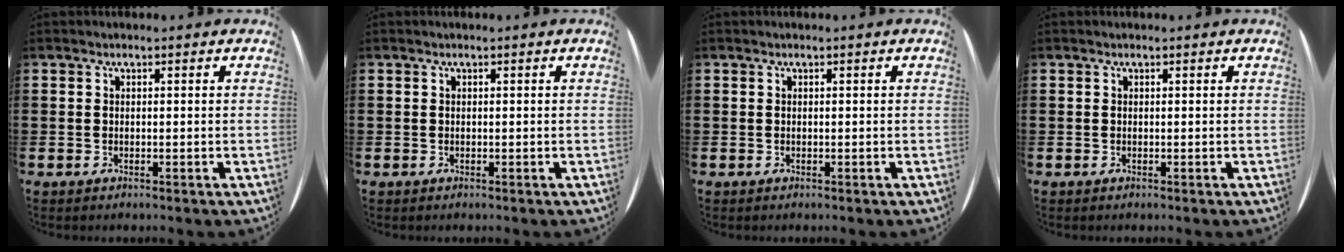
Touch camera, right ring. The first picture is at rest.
{"total": 0.0}
{"total": 0.0}
{"total": 0.0}